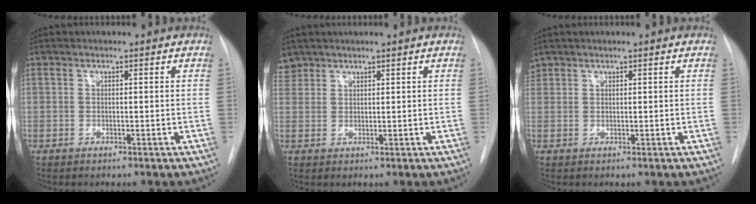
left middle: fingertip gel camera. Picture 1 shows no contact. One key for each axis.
{"total": 2.5, "fx": 2.2, "fy": 1.3, "fz": -0.2, "tx": 0.006, "ty": 0.011, "tz": 0.043}
{"total": 1.4, "fx": 1.2, "fy": 0.8, "fz": 0.0, "tx": -0.004, "ty": 0.015, "tz": 0.024}